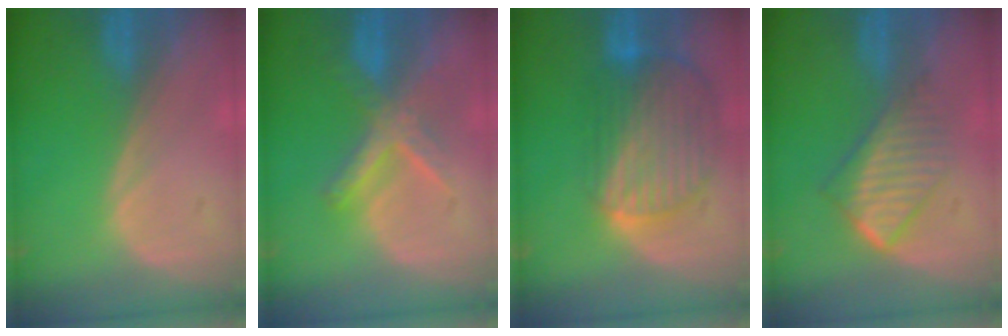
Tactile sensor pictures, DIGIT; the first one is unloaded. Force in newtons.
{"total": 5.9, "press": 5.9, "slide": 0.8}
{"total": 10.4, "press": 8.7, "slide": 5.6}
{"total": 7.0, "press": 6.0, "slide": 3.6}